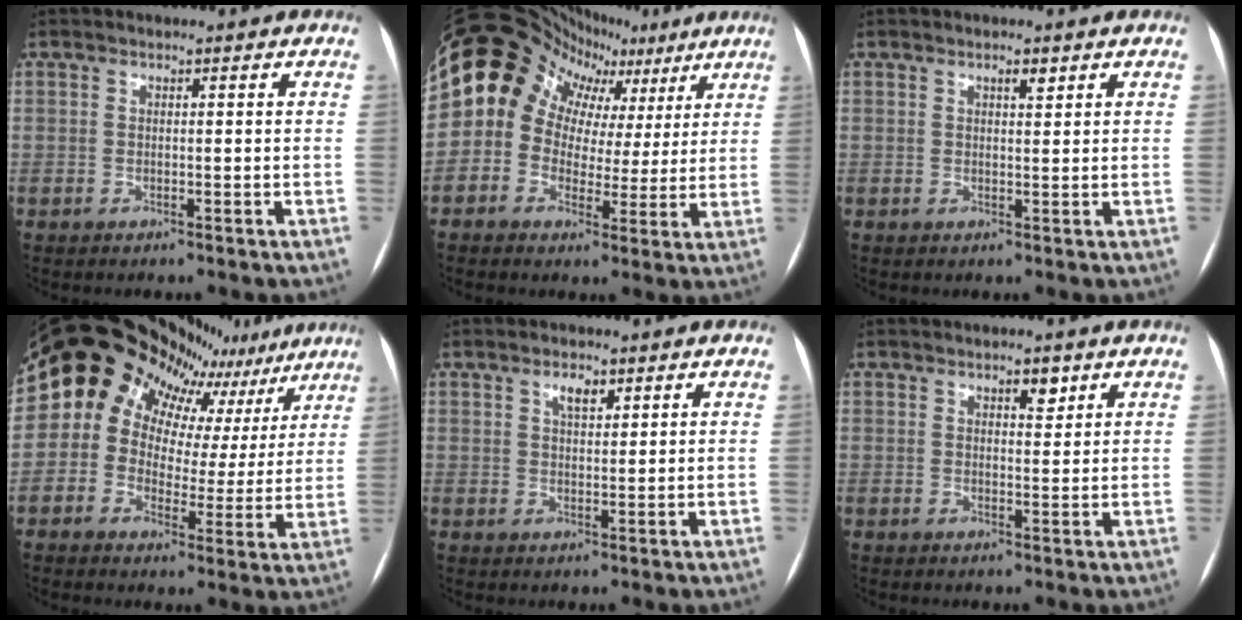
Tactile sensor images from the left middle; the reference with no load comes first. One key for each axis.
{"total": 15.8, "fx": 6.6, "fy": 13.2, "fz": 5.7, "tx": -0.084, "ty": 0.073, "tz": 0.084}
{"total": 1.4, "fx": 0.9, "fy": 0.4, "fz": 1.0, "tx": -0.017, "ty": 0.000, "tz": 0.014}
{"total": 20.3, "fx": 14.9, "fy": 11.6, "fz": 7.3, "tx": -0.111, "ty": 0.062, "tz": 0.165}
{"total": 2.6, "fx": 1.5, "fy": 1.1, "fz": 1.8, "tx": -0.032, "ty": 0.003, "tz": 0.027}
{"total": 2.4, "fx": 1.5, "fy": 0.9, "fz": 1.6, "tx": -0.023, "ty": 0.000, "tz": 0.023}